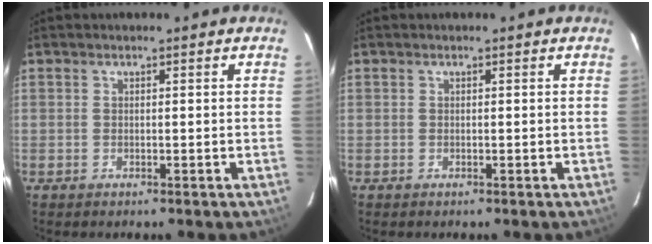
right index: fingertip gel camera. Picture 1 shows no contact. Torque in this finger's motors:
{"motor_torque": [-0.03, -0.03, 0.07, 0.01]}